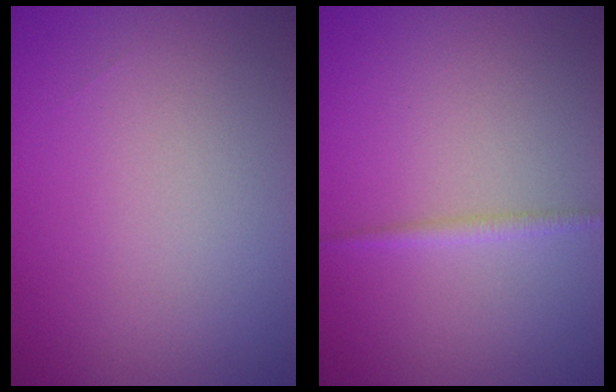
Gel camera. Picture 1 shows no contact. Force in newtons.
{"total": 0.9, "press": 0.9, "slide": 0.1}